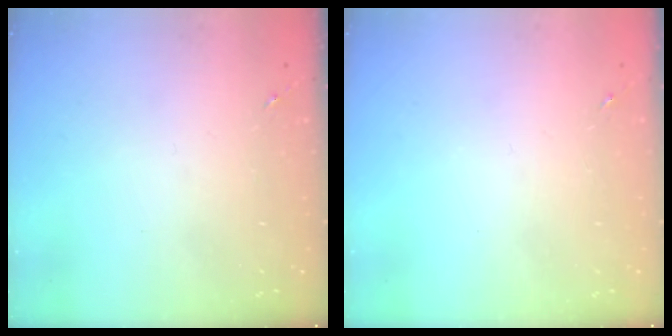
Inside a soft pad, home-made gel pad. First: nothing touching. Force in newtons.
{"total": 0.0}